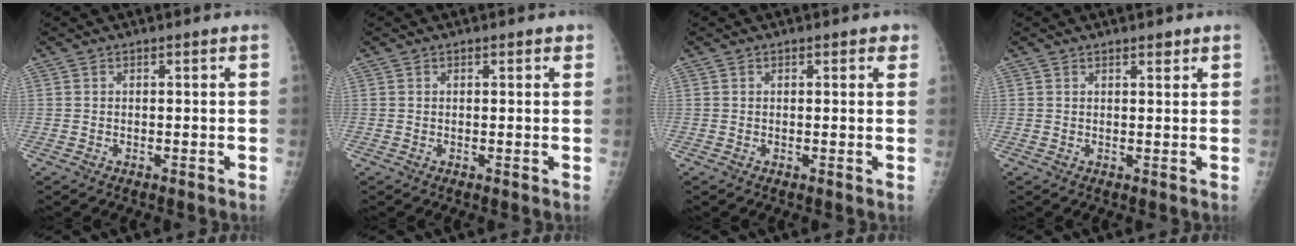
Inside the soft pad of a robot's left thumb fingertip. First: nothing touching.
{"total": 0.8, "force": [0.4, 0.4, 0.4], "torque": [0.000, -0.001, 0.002]}
{"total": 1.5, "force": [0.8, 0.9, 1.0], "torque": [0.003, 0.000, 0.005]}
{"total": 1.4, "force": [1.1, 0.5, 0.8], "torque": [-0.006, -0.007, 0.016]}